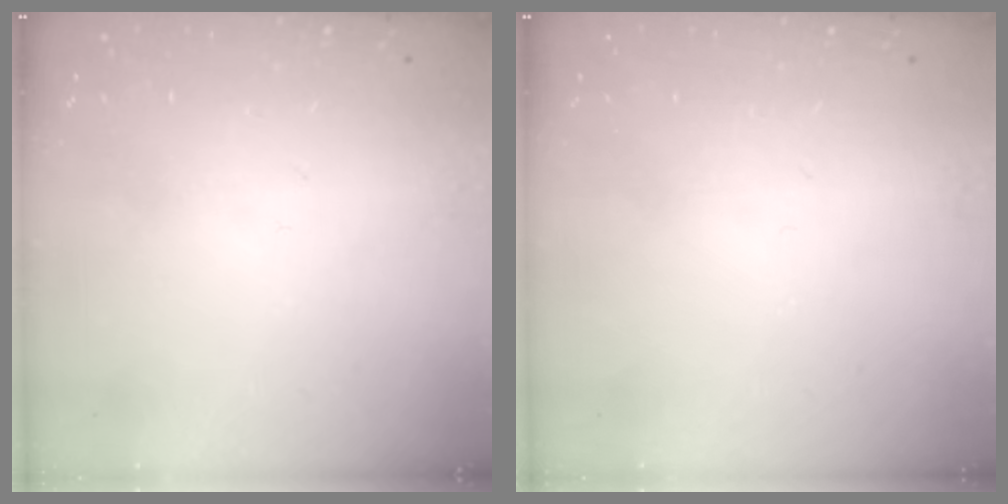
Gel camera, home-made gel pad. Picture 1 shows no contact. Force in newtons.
{"total": 0.0}